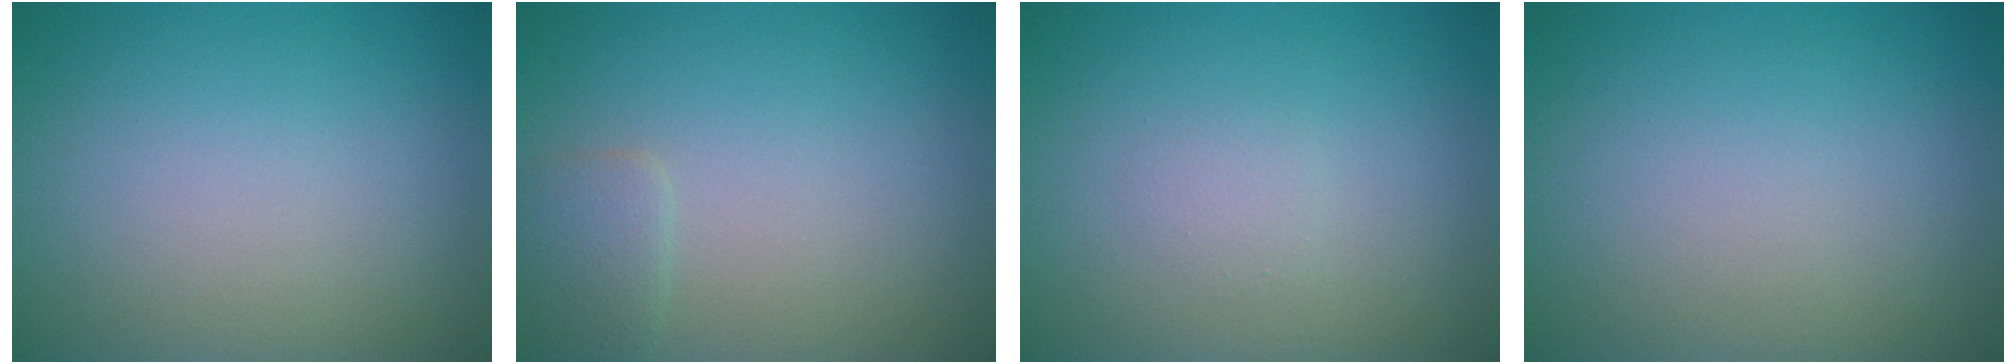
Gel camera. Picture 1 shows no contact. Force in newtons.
{"total": 1.5, "press": 1.5, "slide": 0.1}
{"total": 0.7, "press": 0.7, "slide": 0.0}
{"total": 0.0}